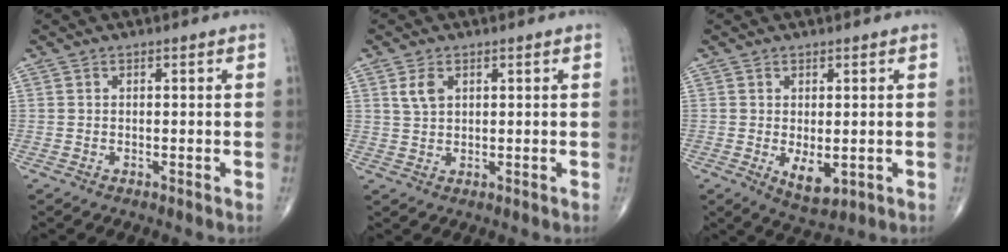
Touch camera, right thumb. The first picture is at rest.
{"total": 3.2, "force": [1.4, 1.9, 2.1], "torque": [-0.038, -0.002, 0.030]}
{"total": 5.2, "force": [-0.9, 2.6, 4.5], "torque": [-0.060, -0.014, -0.002]}